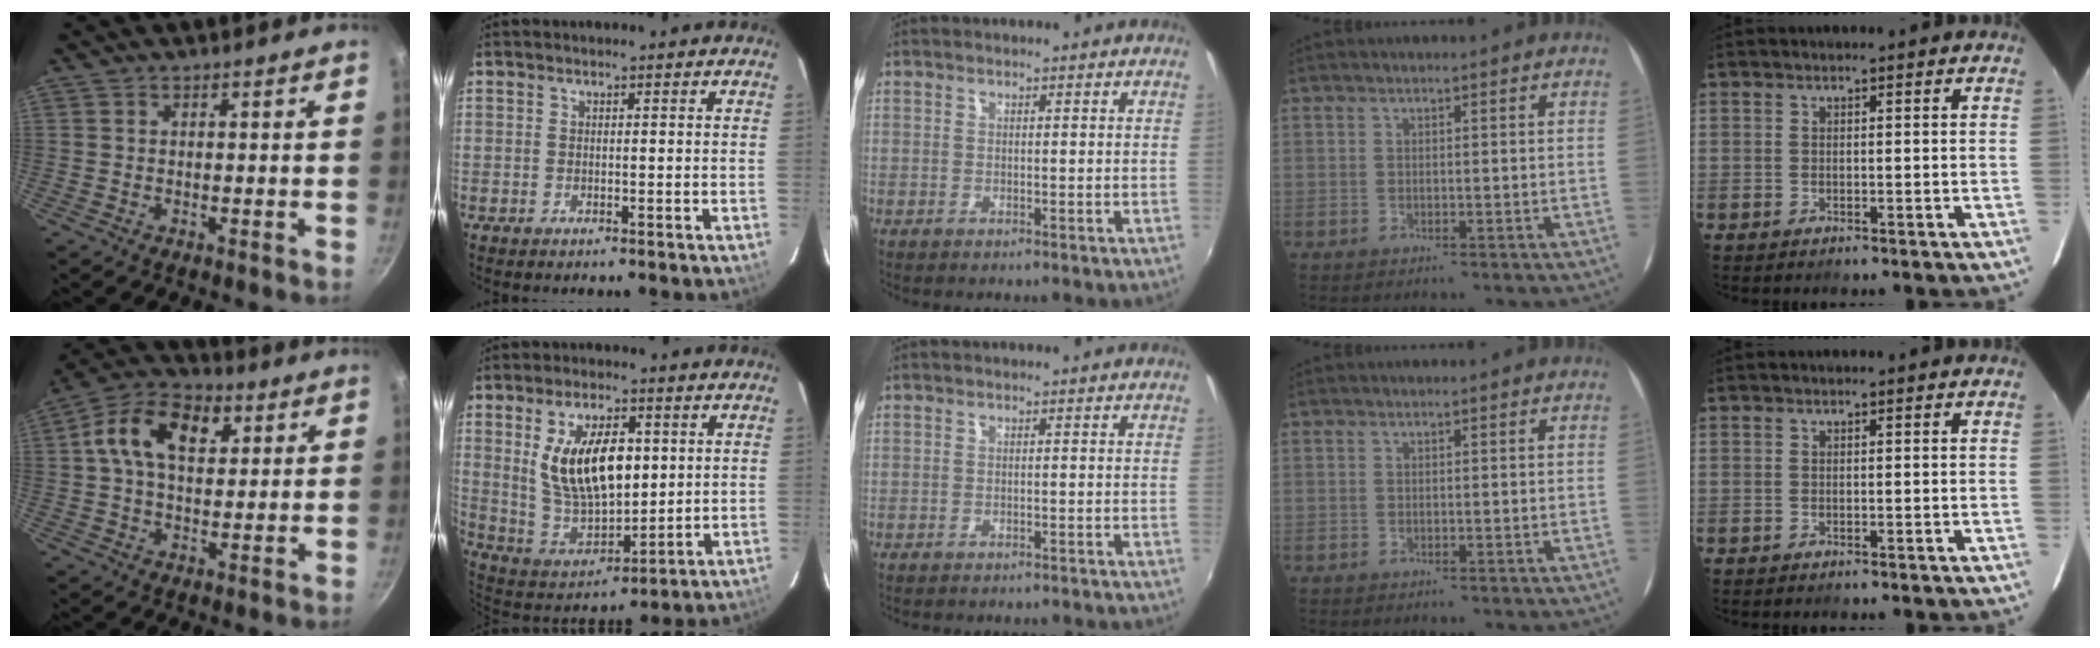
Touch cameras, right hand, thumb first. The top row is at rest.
{"thumb": {"total": 13.6, "force": [4.0, 8.7, 9.6], "torque": [-0.146, 0.010, 0.051]}, "index": {"total": 15.9, "force": [3.6, 8.1, 13.2], "torque": [-0.249, 0.000, 0.083]}, "middle": {"total": 7.0, "force": [-6.5, 1.5, 2.3], "torque": [-0.056, -0.011, -0.083]}}